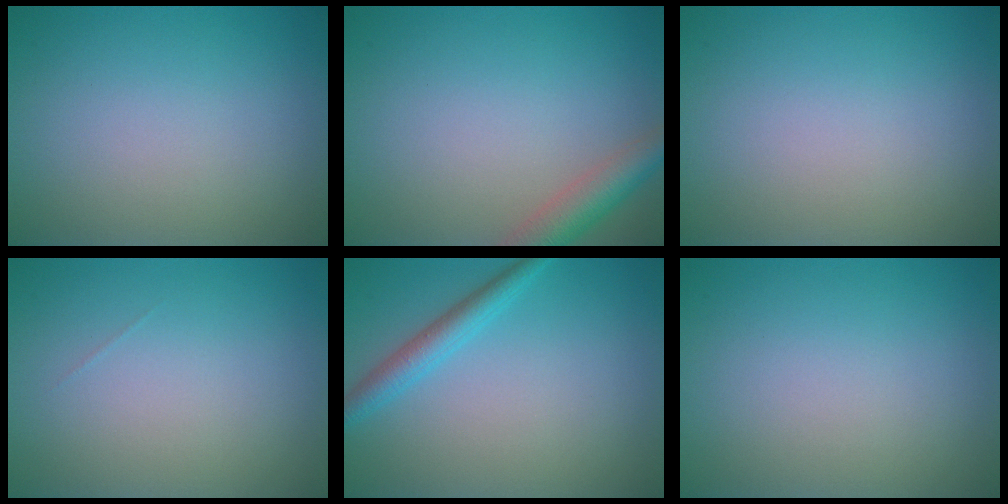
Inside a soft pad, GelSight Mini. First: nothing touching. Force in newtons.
{"total": 3.4, "press": 3.4, "slide": 0.2}
{"total": 0.0}
{"total": 0.0}
{"total": 2.6, "press": 2.5, "slide": 0.1}
{"total": 0.0}